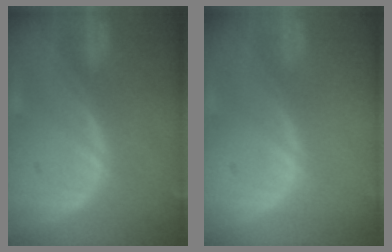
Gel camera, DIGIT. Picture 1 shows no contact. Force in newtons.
{"total": 0.0}